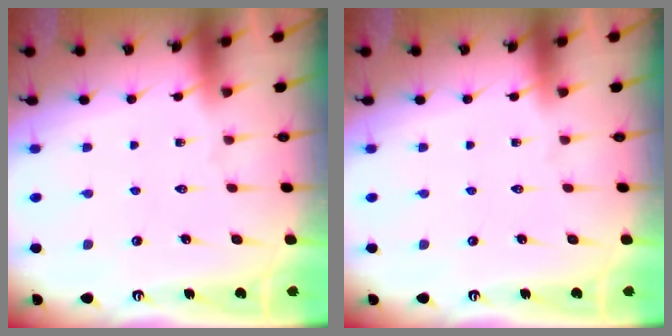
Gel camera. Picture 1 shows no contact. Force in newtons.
{"total": 0.0}